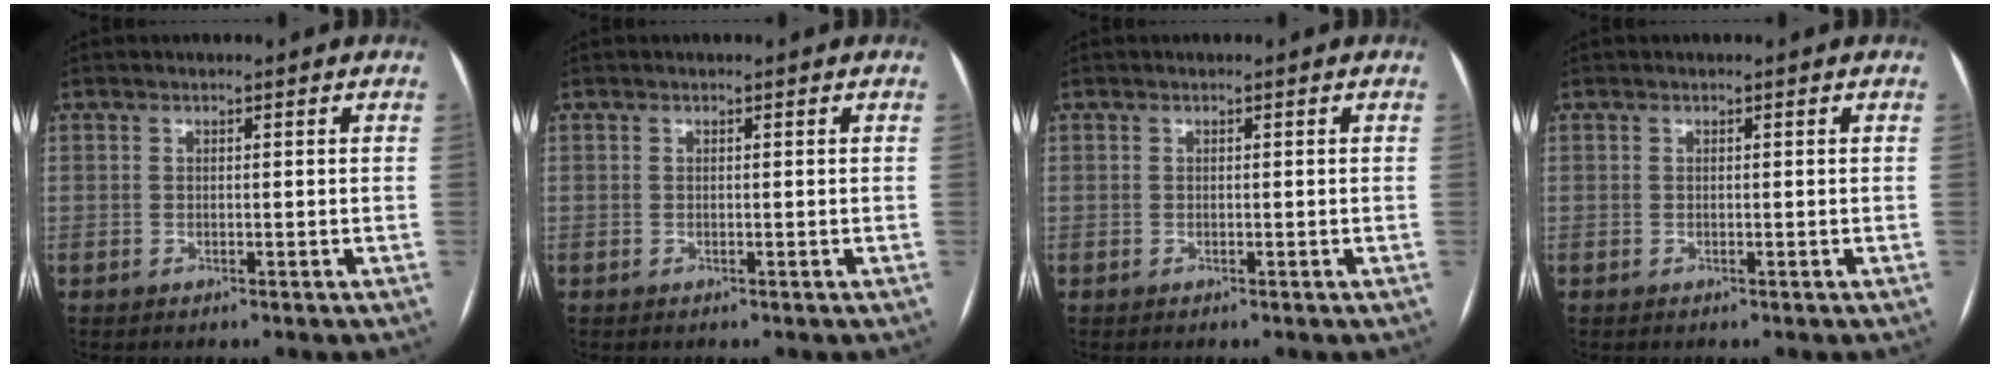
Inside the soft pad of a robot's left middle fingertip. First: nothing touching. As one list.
[{"total": 0.0}, {"total": 0.0}, {"total": 0.0}]